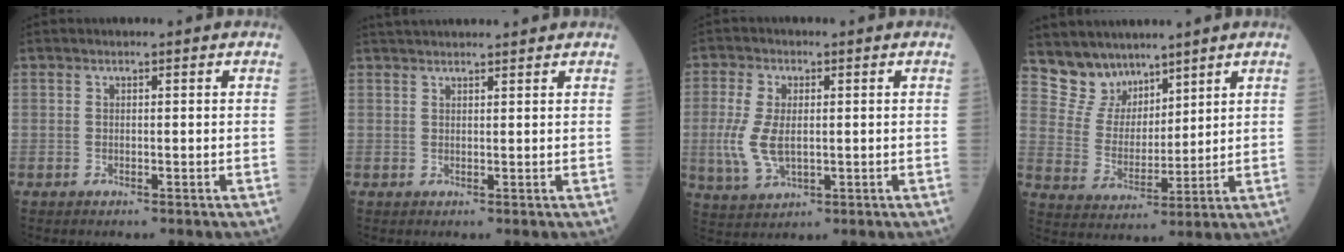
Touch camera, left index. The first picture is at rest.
{"total": 6.8, "force": [6.4, 0.5, 2.3], "torque": [-0.034, 0.036, 0.092]}
{"total": 7.0, "force": [-0.3, 3.5, 6.0], "torque": [-0.152, -0.006, -0.002]}
{"total": 7.5, "force": [6.4, 3.9, 0.1], "torque": [-0.016, 0.012, 0.141]}